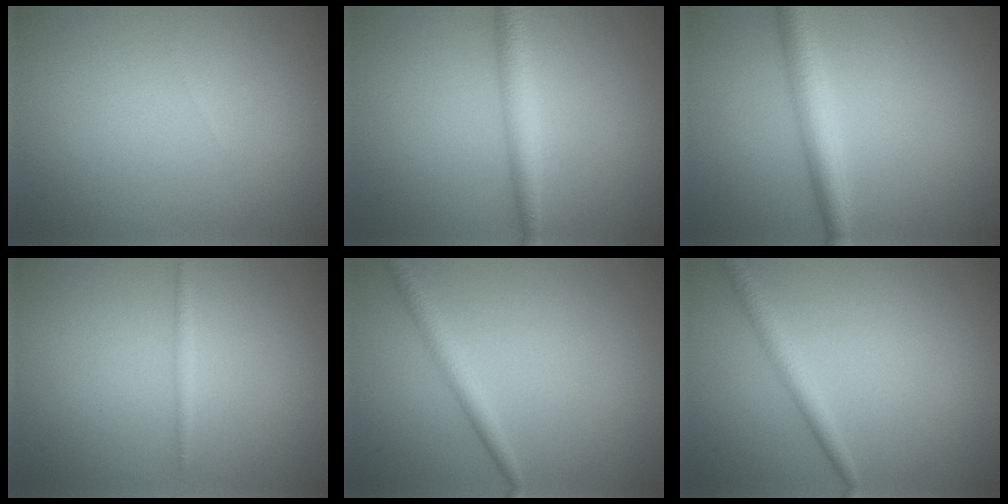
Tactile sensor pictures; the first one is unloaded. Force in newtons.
{"total": 2.5, "press": 2.5, "slide": 0.0}
{"total": 3.4, "press": 3.4, "slide": 0.0}
{"total": 0.7, "press": 0.7, "slide": 0.0}
{"total": 1.8, "press": 1.8, "slide": 0.0}
{"total": 1.8, "press": 1.8, "slide": 0.0}